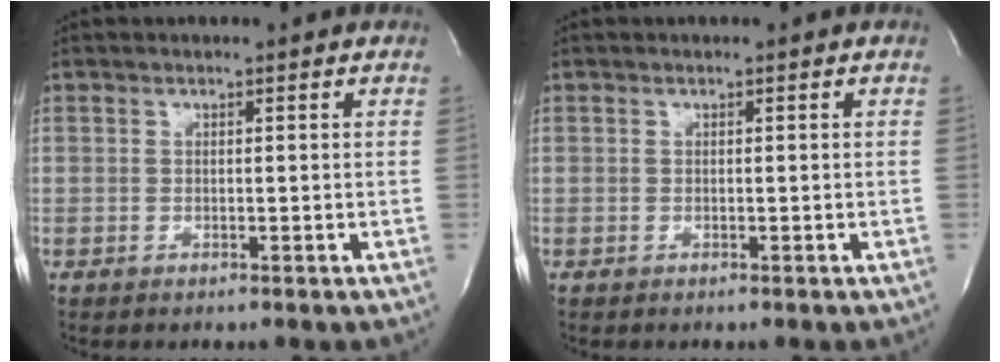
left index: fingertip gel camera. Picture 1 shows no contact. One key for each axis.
{"total": 0.0}